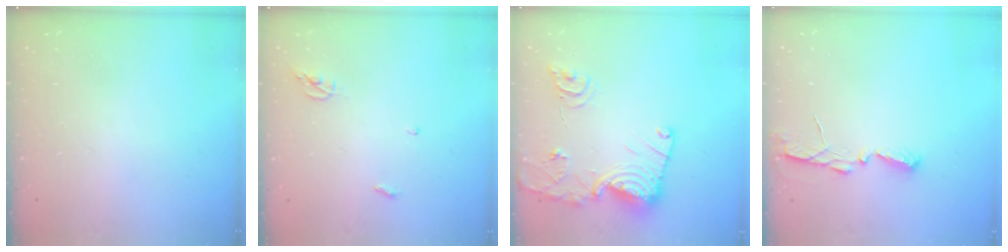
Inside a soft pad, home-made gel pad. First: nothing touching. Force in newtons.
{"total": 3.8, "press": 3.8, "slide": 0.3}
{"total": 18.1, "press": 18.0, "slide": 2.0}
{"total": 4.9, "press": 4.9, "slide": 0.3}